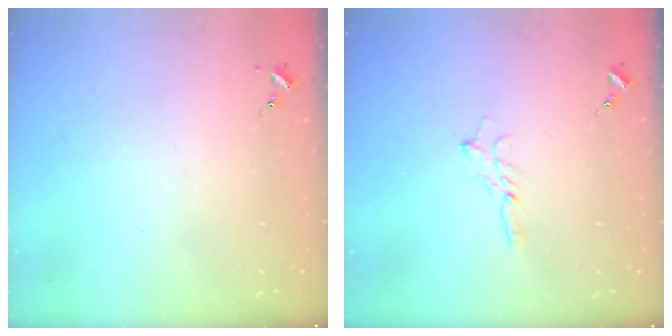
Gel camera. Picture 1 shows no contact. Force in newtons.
{"total": 2.9, "press": 2.9, "slide": 0.2}